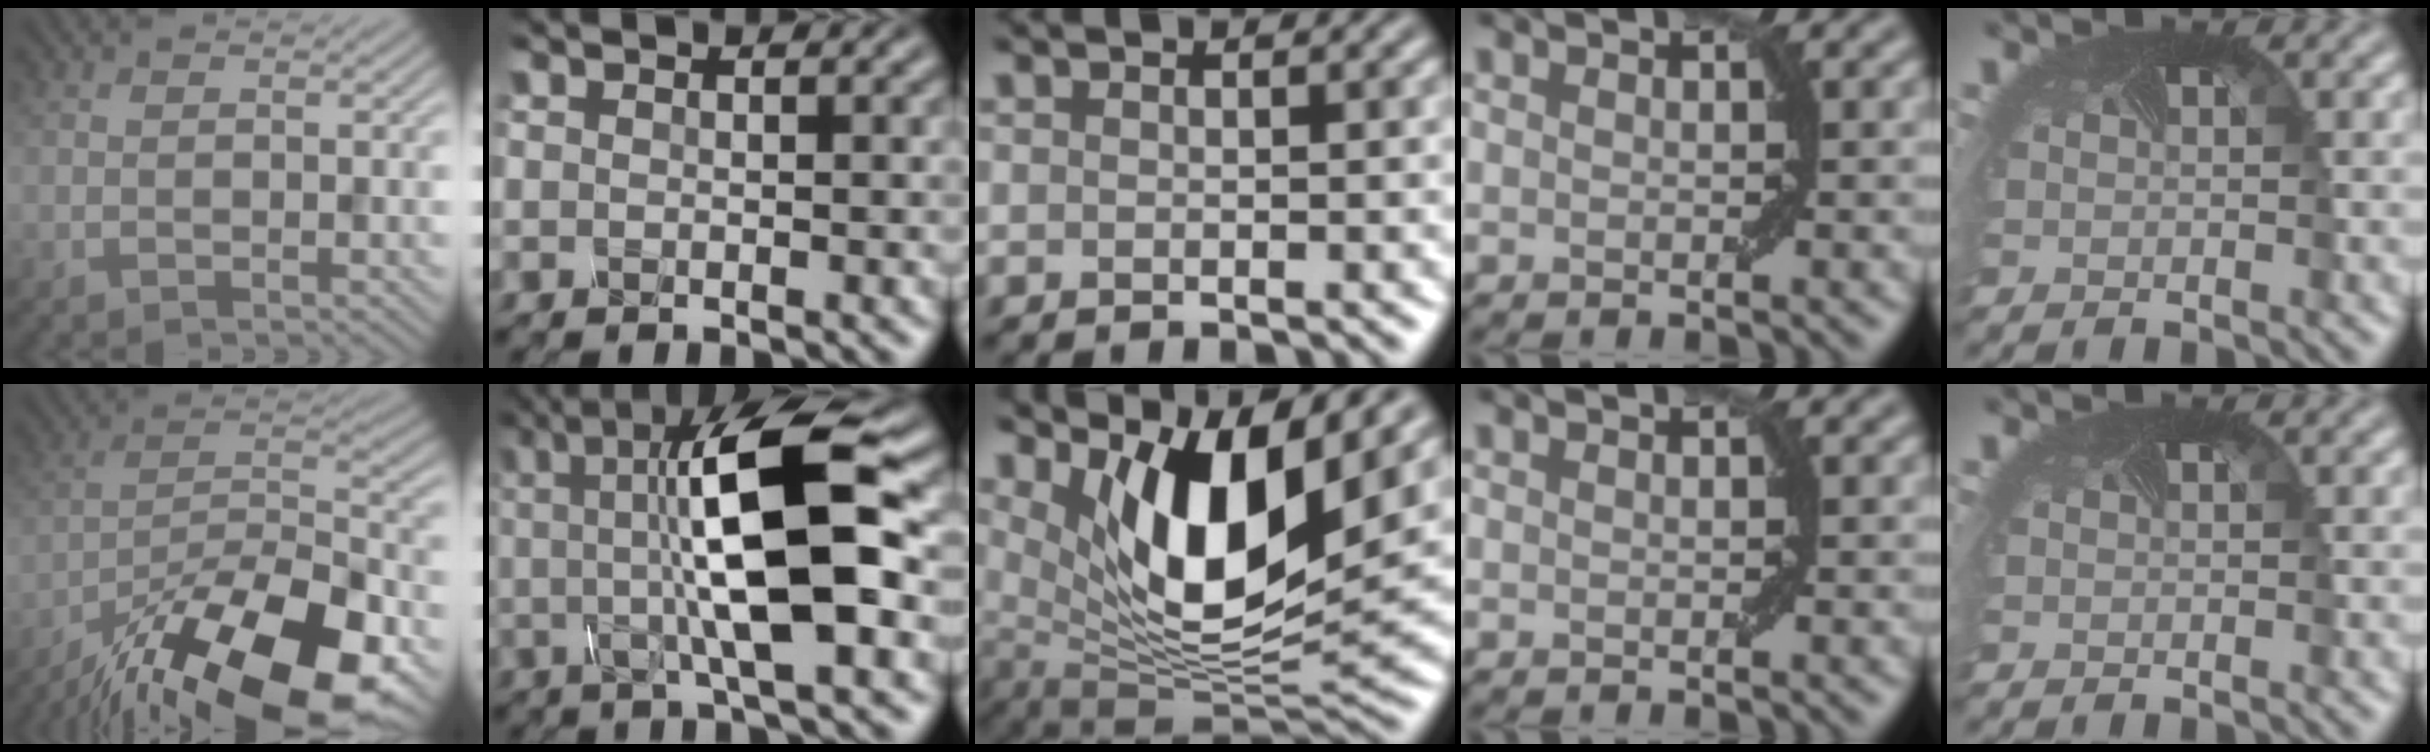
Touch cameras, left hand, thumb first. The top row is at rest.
{"thumb": {"total": 19.8, "force": [-13.9, 6.3, 12.7], "torque": [-0.203, -0.032, -0.232]}, "index": {"total": 11.3, "force": [1.2, 2.7, 10.9], "torque": [-0.170, 0.008, 0.019]}, "middle": {"total": 10.9, "force": [4.3, 3.8, 9.4], "torque": [-0.155, -0.022, 0.086]}}